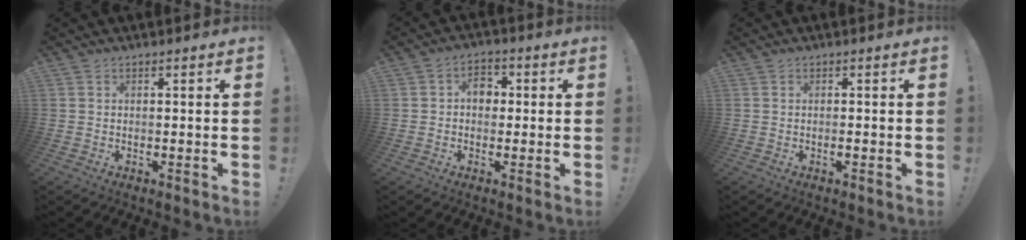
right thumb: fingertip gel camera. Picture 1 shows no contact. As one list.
[{"total": 5.8, "force": [0.5, 4.6, 3.6], "torque": [-0.048, 0.005, 0.007]}, {"total": 0.7, "force": [-0.4, 0.1, 0.5], "torque": [-0.011, -0.001, -0.008]}]